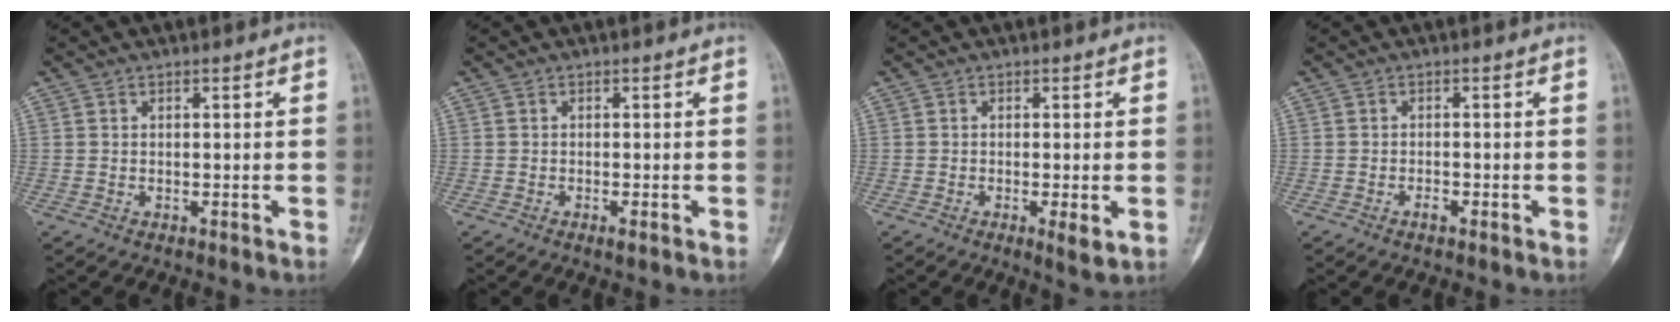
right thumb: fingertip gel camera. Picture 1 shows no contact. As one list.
[{"total": 1.0, "force": [-0.5, 0.2, 0.8], "torque": [-0.014, -0.001, -0.008]}, {"total": 3.1, "force": [-0.8, 0.7, 3.0], "torque": [-0.051, -0.010, -0.013]}, {"total": 1.3, "force": [-0.7, 0.5, 0.9], "torque": [-0.014, 0.004, -0.014]}]